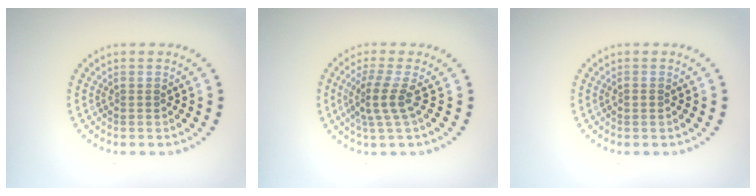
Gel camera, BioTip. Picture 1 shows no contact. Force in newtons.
{"total": 2.7, "press": 1.9, "slide": 1.9}
{"total": 0.7, "press": 0.7, "slide": 0.1}